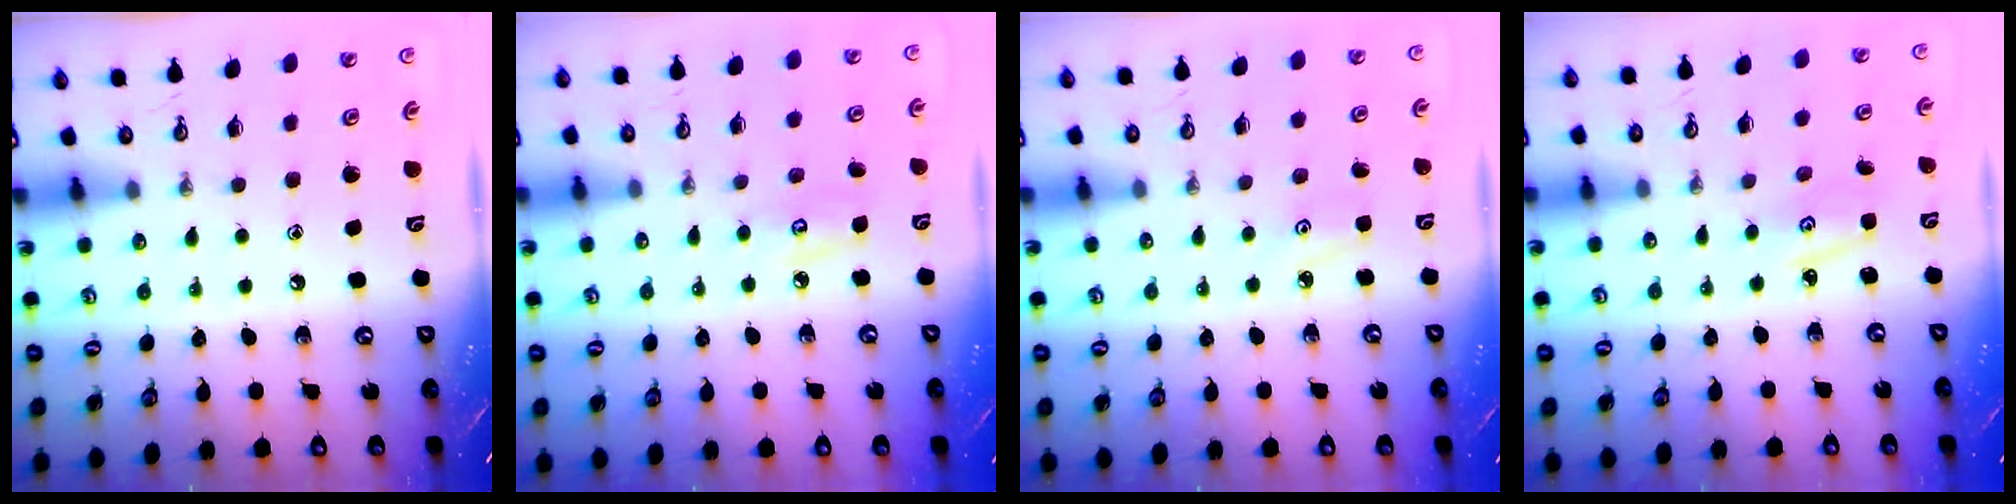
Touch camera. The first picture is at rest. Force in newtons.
{"total": 5.7, "press": 5.7, "slide": 0.5}
{"total": 2.6, "press": 2.6, "slide": 0.3}
{"total": 2.3, "press": 2.3, "slide": 0.3}